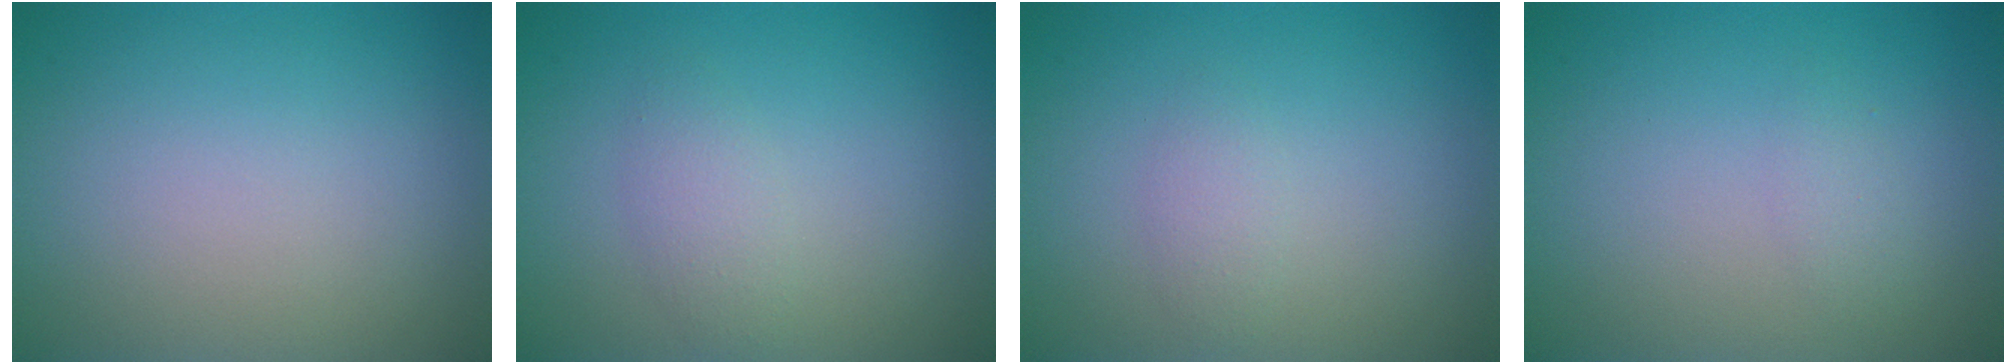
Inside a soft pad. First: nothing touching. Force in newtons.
{"total": 1.7, "press": 1.7, "slide": 0.0}
{"total": 1.2, "press": 1.2, "slide": 0.1}
{"total": 0.9, "press": 0.9, "slide": 0.1}